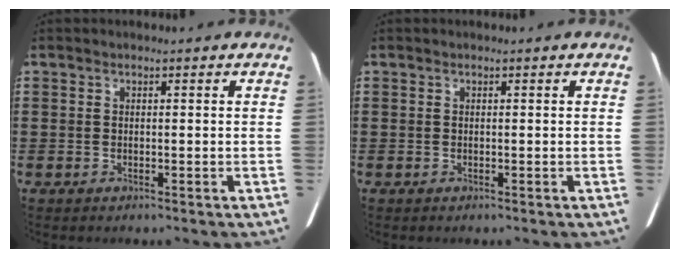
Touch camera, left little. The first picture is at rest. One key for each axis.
{"total": 0.0}